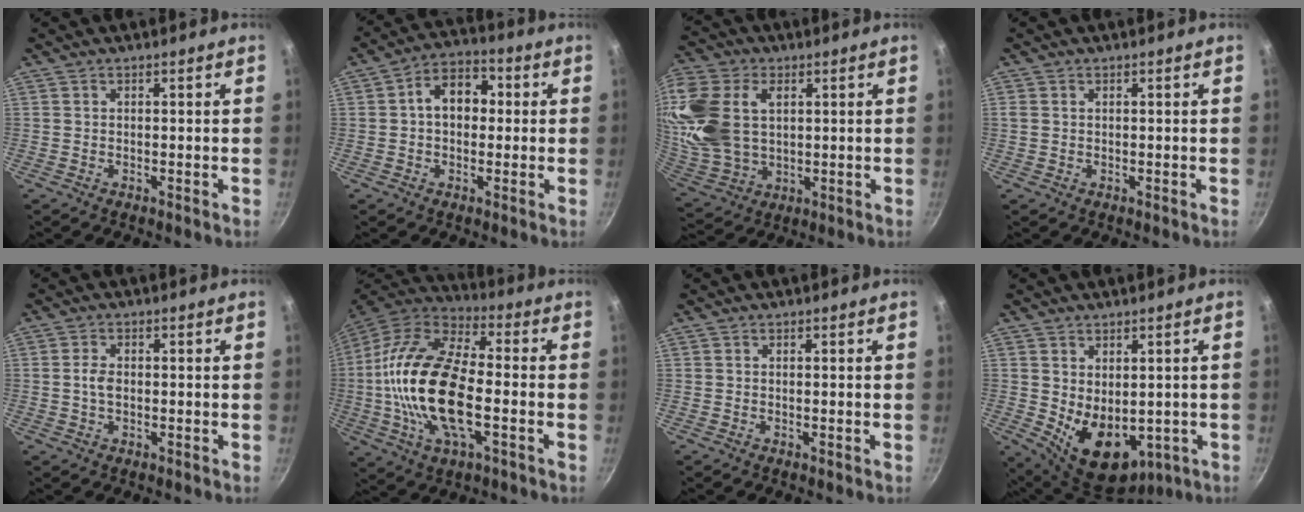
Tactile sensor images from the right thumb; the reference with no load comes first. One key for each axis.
{"total": 9.1, "fx": 0.9, "fy": 6.5, "fz": 6.2, "tx": -0.058, "ty": 0.024, "tz": 0.001}
{"total": 19.1, "fx": 4.4, "fy": 12.9, "fz": 13.4, "tx": -0.285, "ty": -0.011, "tz": 0.092}
{"total": 1.1, "fx": 0.3, "fy": 0.9, "fz": 0.5, "tx": -0.011, "ty": 0.003, "tz": 0.006}
{"total": 2.8, "fx": -0.1, "fy": 1.8, "fz": 2.1, "tx": -0.038, "ty": 0.008, "tz": -0.004}
{"total": 22.6, "fx": -3.0, "fy": 10.6, "fz": 19.8, "tx": -0.378, "ty": 0.027, "tz": -0.069}
{"total": 0.0}
{"total": 11.6, "fx": -0.8, "fy": 8.0, "fz": 8.4, "tx": -0.104, "ty": -0.026, "tz": 0.017}